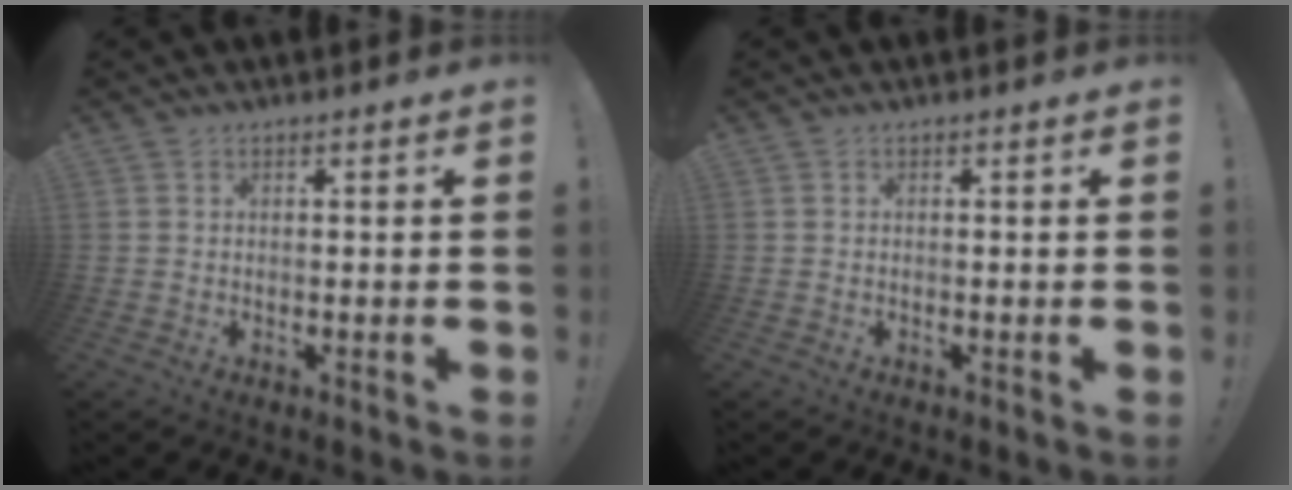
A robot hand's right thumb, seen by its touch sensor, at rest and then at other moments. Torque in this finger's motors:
{"motor_torque": [-0.06, -0.12, 0.29, -0.24, -0.06]}